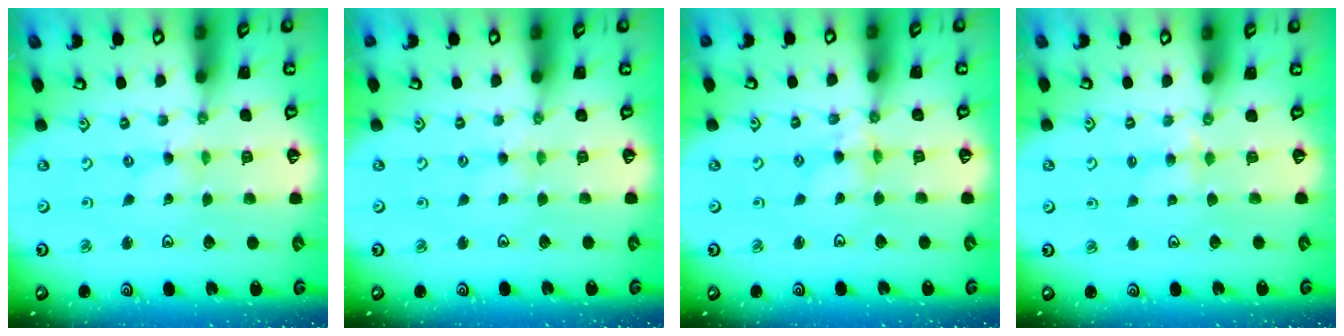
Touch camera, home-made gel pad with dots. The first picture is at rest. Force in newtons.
{"total": 1.3, "press": 1.2, "slide": 0.3}
{"total": 4.2, "press": 4.2, "slide": 0.3}
{"total": 3.2, "press": 3.2, "slide": 0.5}